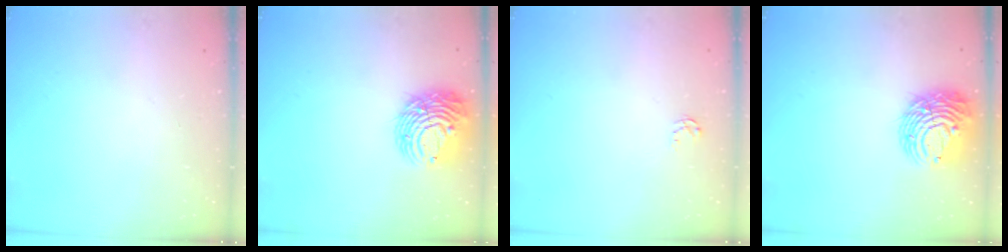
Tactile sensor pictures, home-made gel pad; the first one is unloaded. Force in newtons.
{"total": 12.5, "press": 12.4, "slide": 1.5}
{"total": 2.6, "press": 2.6, "slide": 0.4}
{"total": 12.5, "press": 12.4, "slide": 1.5}